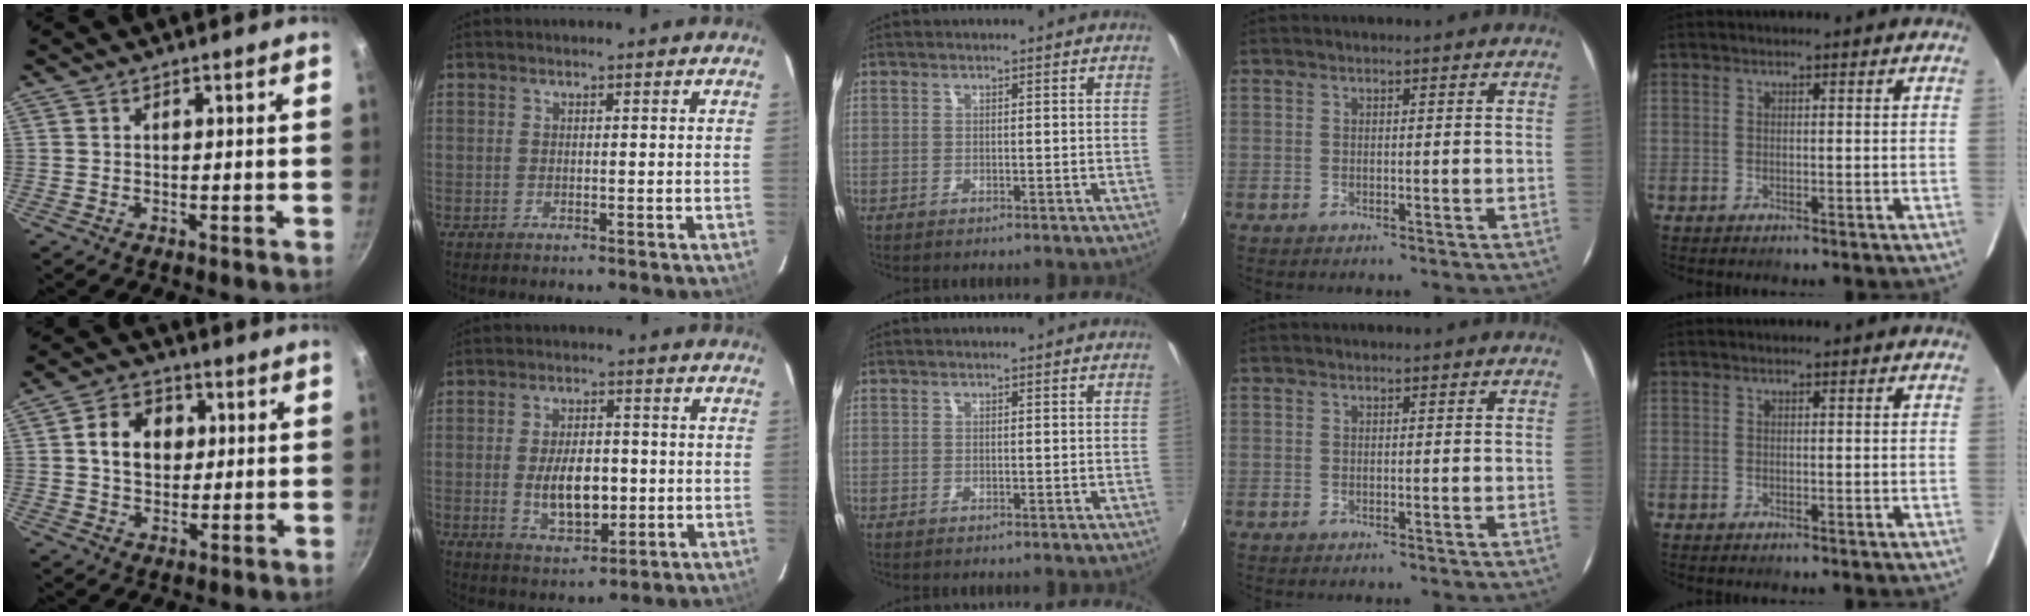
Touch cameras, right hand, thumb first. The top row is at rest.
{"thumb": {"total": 9.0, "force": [1.6, 7.0, 5.4], "torque": [-0.067, 0.007, 0.020]}, "index": {"total": 9.4, "force": [-1.1, 4.8, 8.0], "torque": [-0.149, -0.004, -0.010]}}